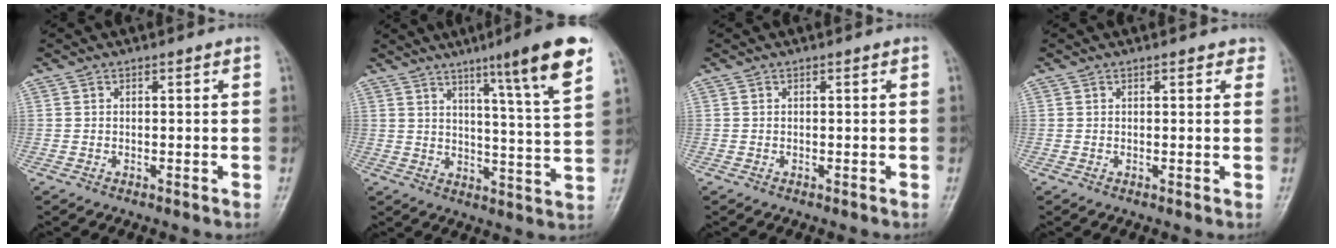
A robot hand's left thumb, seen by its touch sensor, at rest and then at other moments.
{"total": 14.8, "force": [8.6, 0.2, 12.0], "torque": [-0.164, -0.042, 0.126]}
{"total": 0.0}
{"total": 2.0, "force": [1.6, 1.0, 0.9], "torque": [0.009, 0.000, 0.011]}